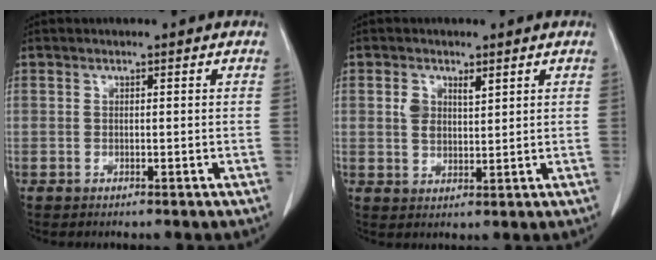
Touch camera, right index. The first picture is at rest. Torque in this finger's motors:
{"motor_torque": [0.07, 0.15, 0.07, 0.02]}